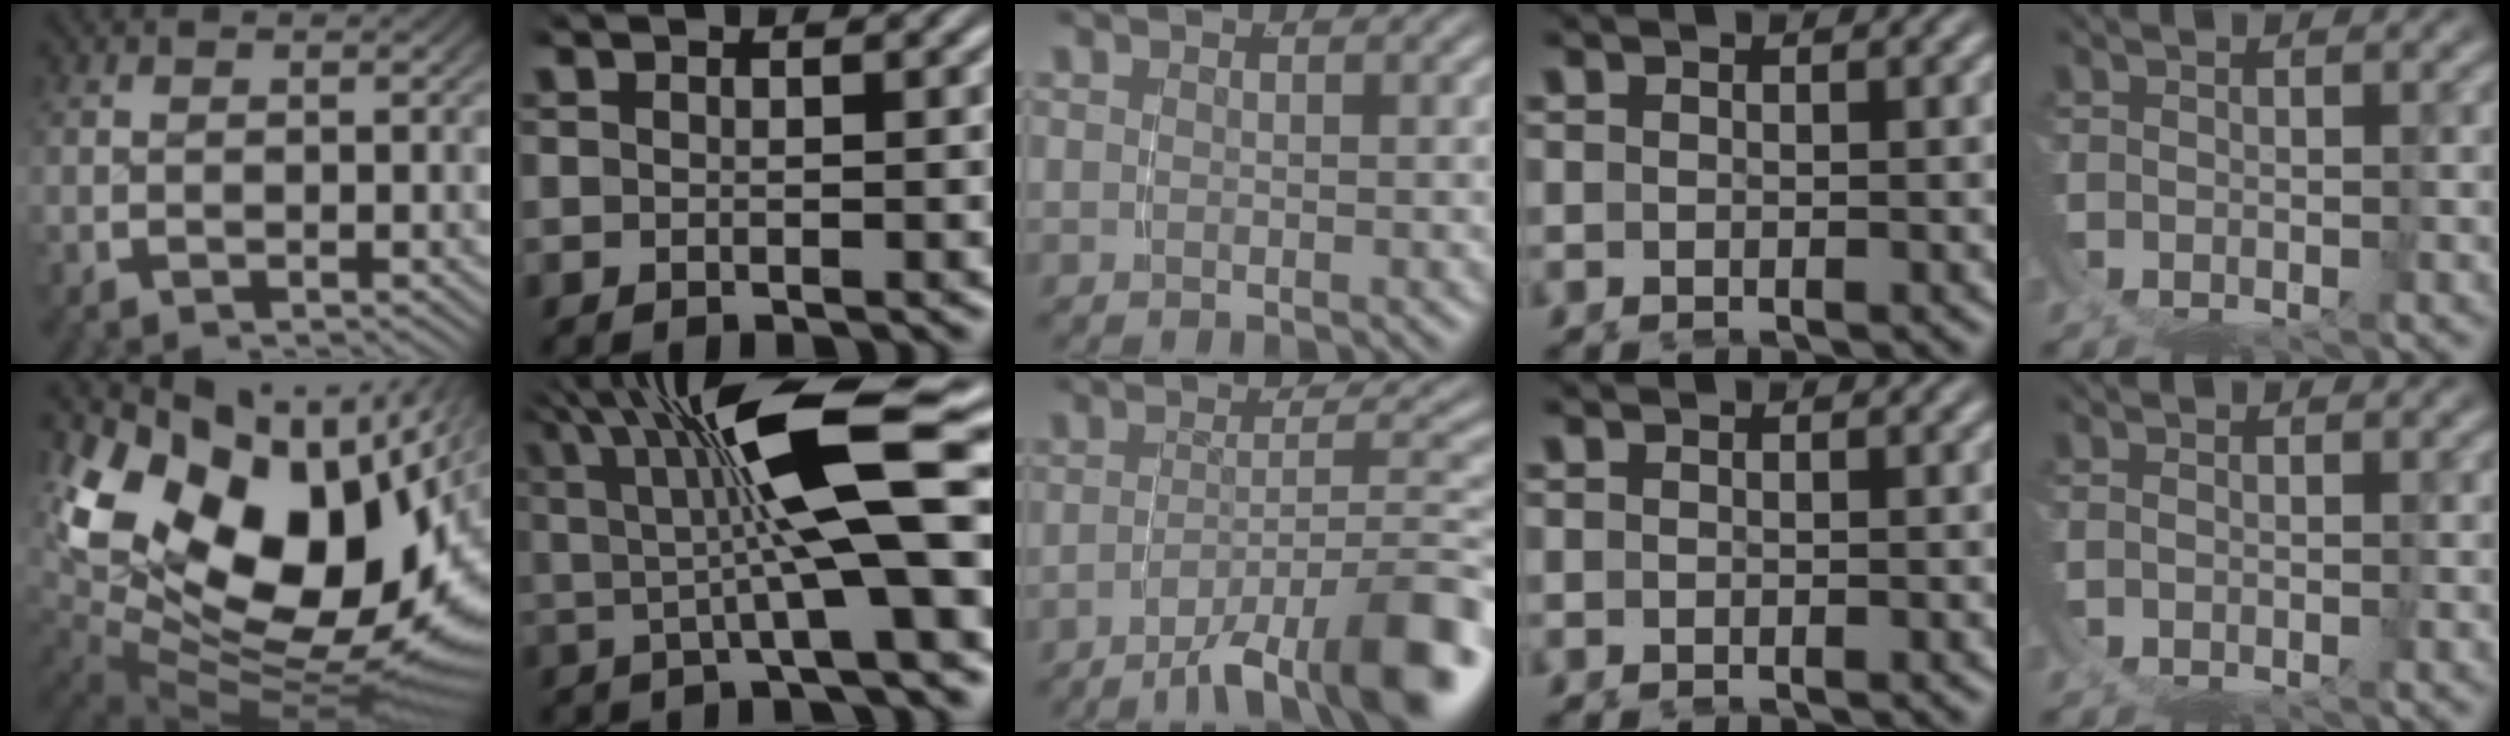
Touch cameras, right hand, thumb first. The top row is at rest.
{"thumb": {"total": 28.0, "force": [0.4, 18.2, 21.3], "torque": [-0.390, -0.053, 0.034]}, "index": {"total": 9.5, "force": [2.9, 2.2, 8.8], "torque": [-0.141, 0.018, 0.047]}, "middle": {"total": 8.3, "force": [-5.0, 1.8, 6.4], "torque": [-0.080, -0.009, -0.073]}, "little": {"total": 0.8, "force": [0.1, -0.8, 0.2], "torque": [0.005, 0.002, 0.001]}}